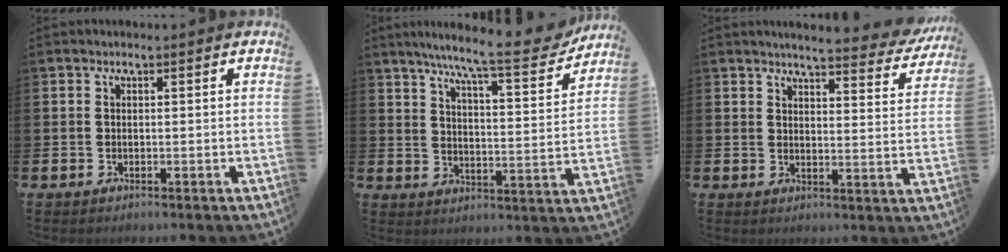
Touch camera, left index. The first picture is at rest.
{"total": 10.0, "force": [8.6, 0.6, 5.1], "torque": [-0.107, -0.053, 0.140]}
{"total": 4.5, "force": [4.3, 0.2, 1.2], "torque": [-0.031, -0.033, 0.069]}